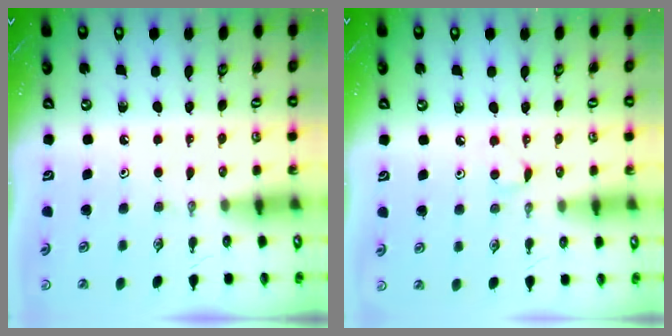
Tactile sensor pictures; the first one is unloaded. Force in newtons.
{"total": 3.9, "press": 3.9, "slide": 0.6}